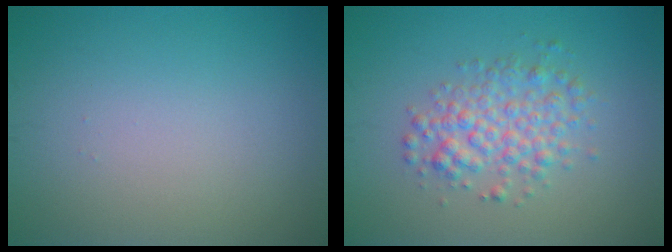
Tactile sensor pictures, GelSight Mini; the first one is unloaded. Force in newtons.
{"total": 3.6, "press": 3.6, "slide": 0.1}